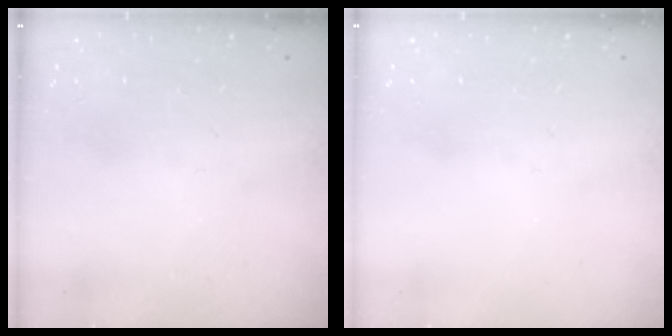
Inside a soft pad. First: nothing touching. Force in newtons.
{"total": 0.0}